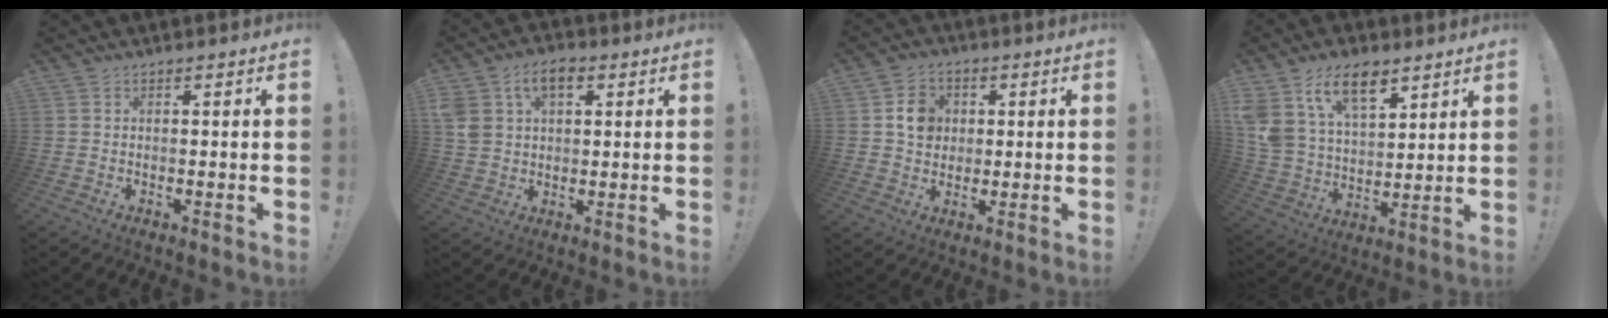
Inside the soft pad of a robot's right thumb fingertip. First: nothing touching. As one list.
[{"total": 9.9, "force": [4.0, 6.6, 6.2], "torque": [-0.117, 0.003, 0.078]}, {"total": 7.7, "force": [1.5, 6.9, 3.1], "torque": [-0.037, 0.005, 0.031]}, {"total": 15.6, "force": [9.4, 8.9, 8.6], "torque": [-0.166, -0.051, 0.177]}]